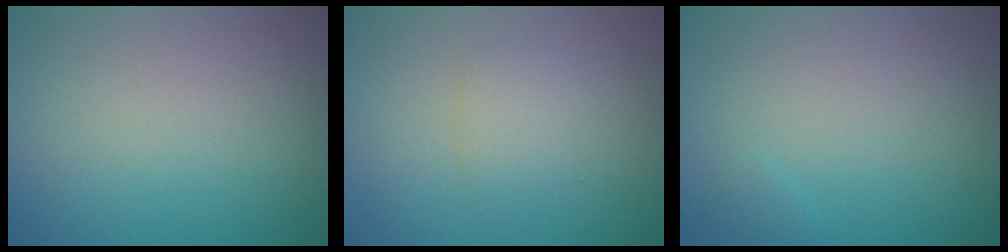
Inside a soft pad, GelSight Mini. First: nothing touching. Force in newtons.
{"total": 2.0, "press": 2.0, "slide": 0.1}
{"total": 0.5, "press": 0.5, "slide": 0.1}